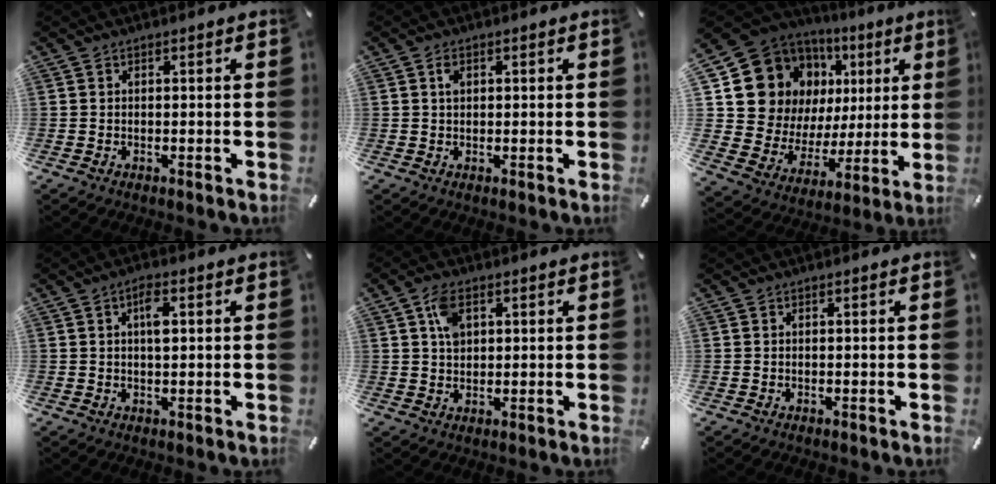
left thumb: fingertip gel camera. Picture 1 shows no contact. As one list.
[{"total": 1.8, "force": [0.5, 1.2, 1.2], "torque": [-0.019, 0.002, 0.006]}, {"total": 14.7, "force": [7.1, 11.8, 5.0], "torque": [-0.094, -0.057, 0.145]}, {"total": 4.1, "force": [1.1, 1.6, 3.6], "torque": [-0.061, 0.003, 0.013]}, {"total": 5.6, "force": [2.0, 3.8, 3.6], "torque": [-0.062, 0.003, 0.033]}, {"total": 0.0}]